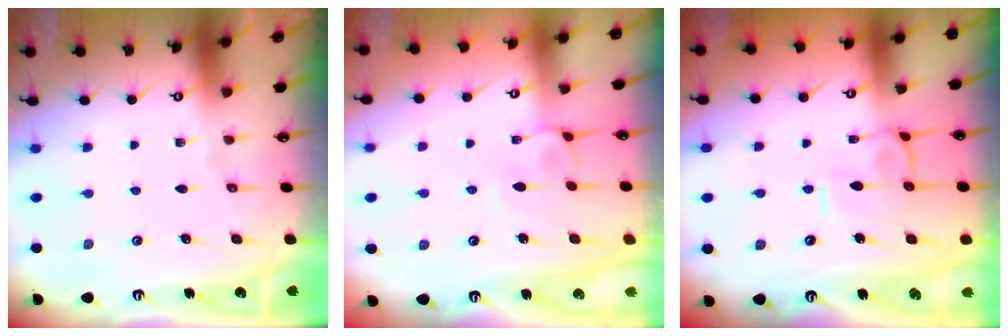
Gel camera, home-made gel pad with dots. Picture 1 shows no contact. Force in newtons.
{"total": 2.9, "press": 2.9, "slide": 0.2}
{"total": 1.5, "press": 1.4, "slide": 0.5}